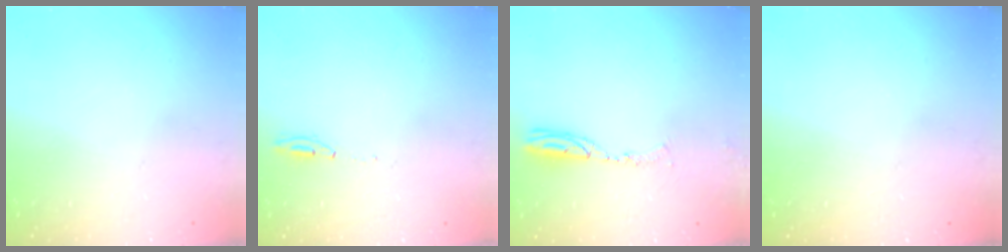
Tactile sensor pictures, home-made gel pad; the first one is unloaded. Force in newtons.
{"total": 3.5, "press": 3.3, "slide": 1.1}
{"total": 5.9, "press": 5.8, "slide": 0.9}
{"total": 0.0}